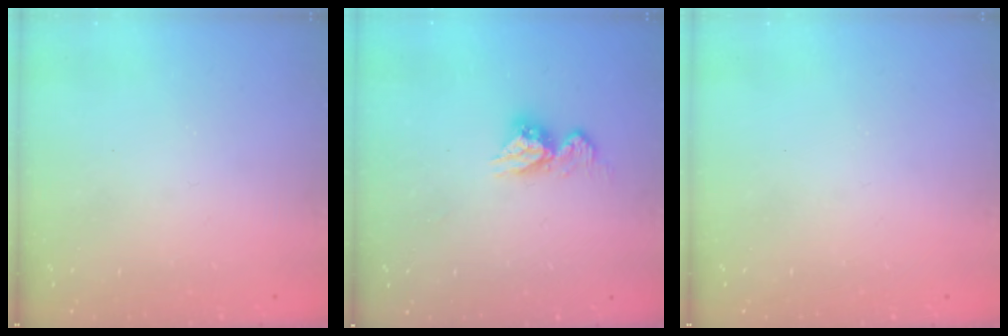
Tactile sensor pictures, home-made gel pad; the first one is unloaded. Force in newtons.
{"total": 8.6, "press": 8.5, "slide": 0.7}
{"total": 0.0}